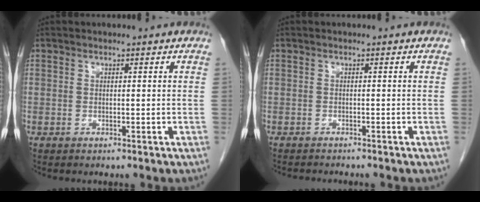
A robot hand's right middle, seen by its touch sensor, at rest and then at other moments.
{"total": 2.5, "force": [-2.4, 0.3, 0.7], "torque": [-0.009, -0.006, -0.032]}